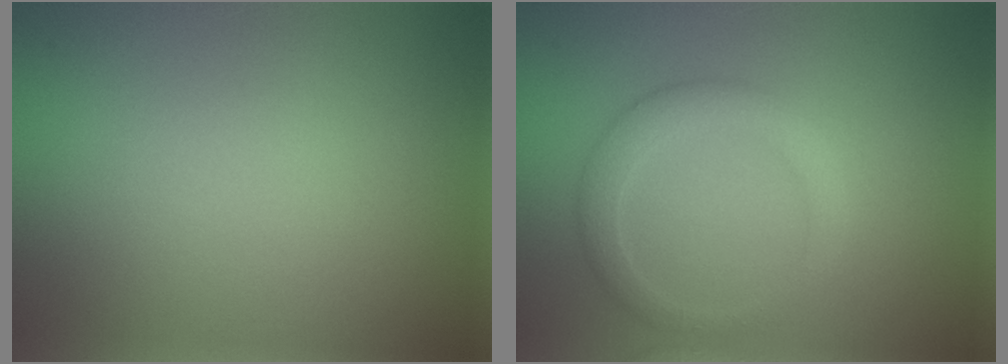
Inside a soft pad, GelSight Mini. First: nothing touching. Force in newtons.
{"total": 2.7, "press": 2.7, "slide": 0.0}